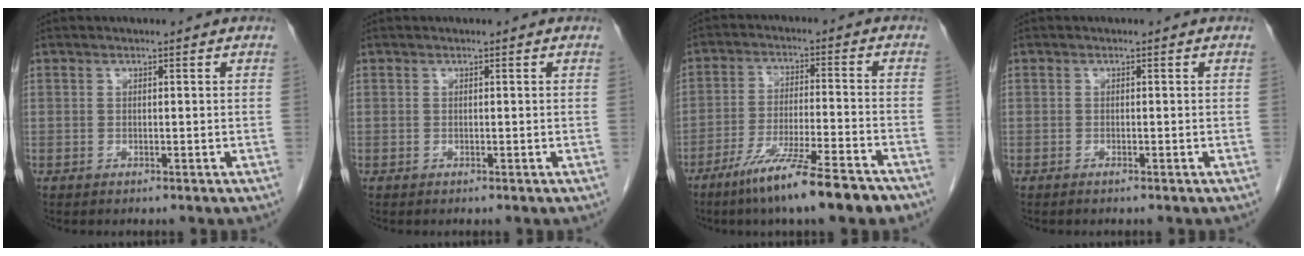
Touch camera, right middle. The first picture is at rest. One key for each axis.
{"total": 0.0}
{"total": 12.6, "fx": -9.0, "fy": 0.3, "fz": 8.8, "tx": -0.147, "ty": -0.032, "tz": -0.147}
{"total": 0.5, "fx": -0.4, "fy": 0.0, "fz": 0.3, "tx": -0.008, "ty": 0.000, "tz": -0.008}